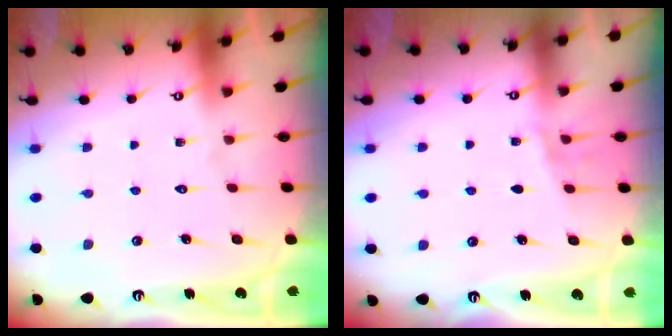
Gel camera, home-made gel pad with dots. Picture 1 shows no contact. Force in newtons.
{"total": 5.0, "press": 4.3, "slide": 2.6}